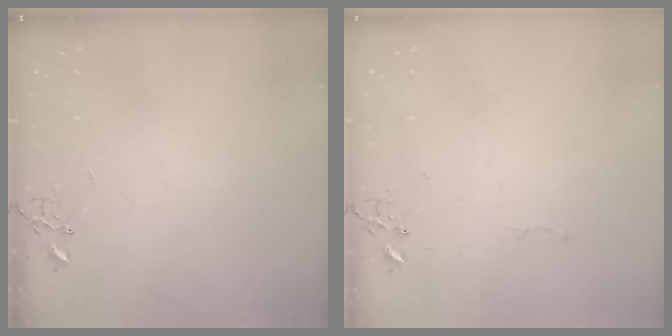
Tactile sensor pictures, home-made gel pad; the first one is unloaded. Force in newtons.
{"total": 2.8, "press": 2.8, "slide": 0.4}